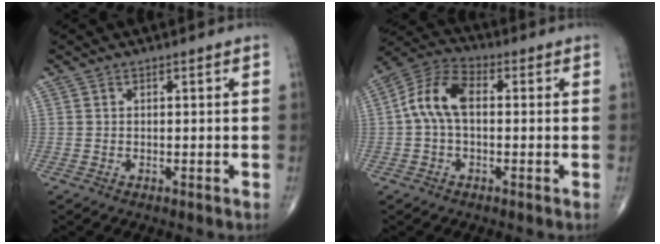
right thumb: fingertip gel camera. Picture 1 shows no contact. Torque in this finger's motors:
{"motor_torque": [1.15, 1.14, 1.04, 0.16, 0.12]}